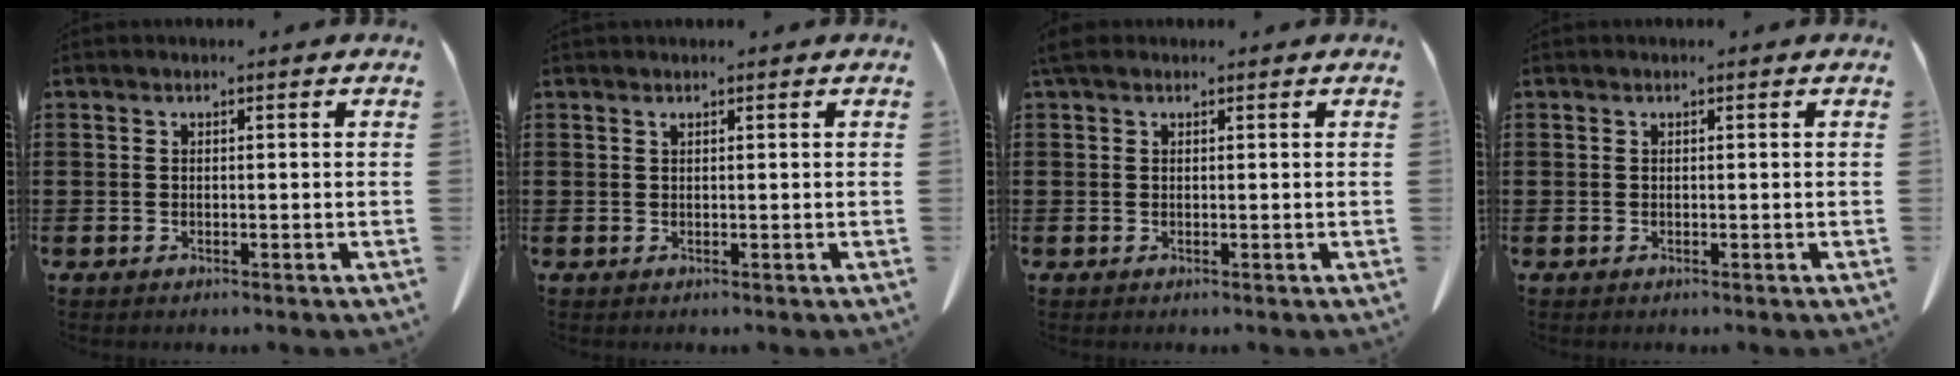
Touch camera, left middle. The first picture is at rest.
{"total": 0.6, "force": [0.4, 0.1, 0.4], "torque": [-0.010, 0.000, 0.008]}
{"total": 1.7, "force": [1.0, 1.1, 0.9], "torque": [-0.023, 0.006, 0.020]}
{"total": 0.0}